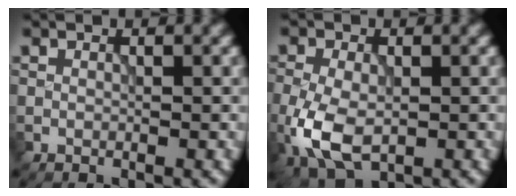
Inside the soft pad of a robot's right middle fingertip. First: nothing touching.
{"total": 5.8, "force": [-1.6, 3.4, 4.4], "torque": [-0.106, -0.011, -0.030]}